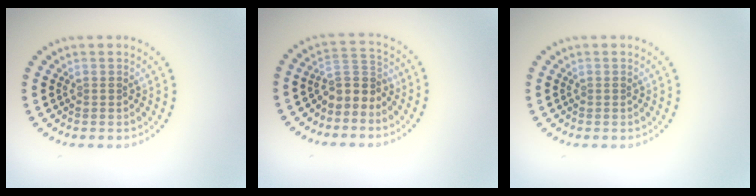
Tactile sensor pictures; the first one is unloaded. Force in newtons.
{"total": 2.7, "press": 2.0, "slide": 1.7}
{"total": 0.0}